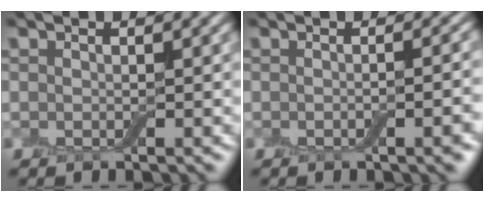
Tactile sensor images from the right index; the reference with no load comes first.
{"total": 4.2, "force": [-0.9, 1.6, 3.7], "torque": [-0.021, 0.005, -0.010]}